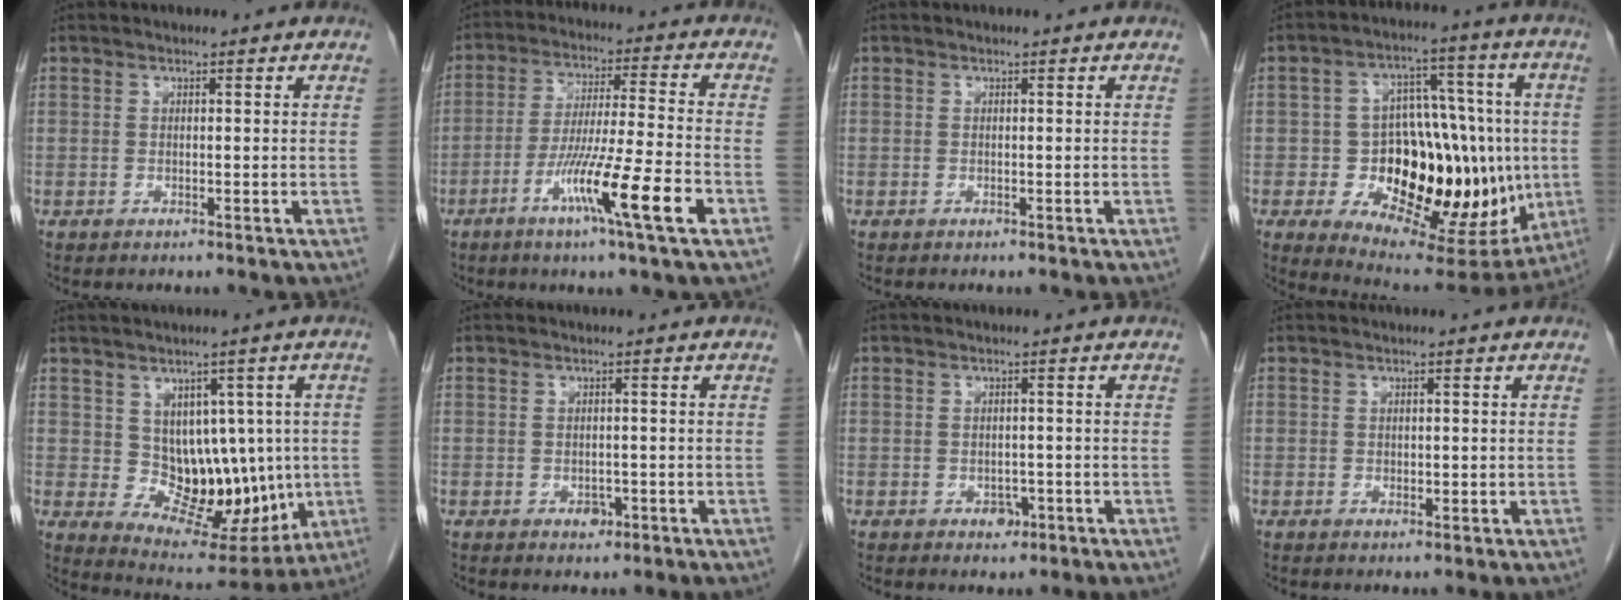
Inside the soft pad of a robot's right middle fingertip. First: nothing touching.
{"total": 12.5, "force": [-5.6, -1.0, 11.1], "torque": [-0.198, -0.019, -0.101]}
{"total": 0.0}
{"total": 22.4, "force": [-3.4, 11.4, 19.0], "torque": [-0.276, 0.023, -0.029]}
{"total": 11.1, "force": [0.4, 7.4, 8.2], "torque": [-0.097, 0.021, 0.035]}
{"total": 1.5, "force": [-0.7, 1.0, 0.9], "torque": [-0.013, 0.002, -0.005]}
{"total": 1.9, "force": [-0.9, 1.3, 1.0], "torque": [-0.012, 0.004, -0.006]}
{"total": 1.1, "force": [0.0, 0.7, 0.8], "torque": [-0.007, 0.000, 0.003]}